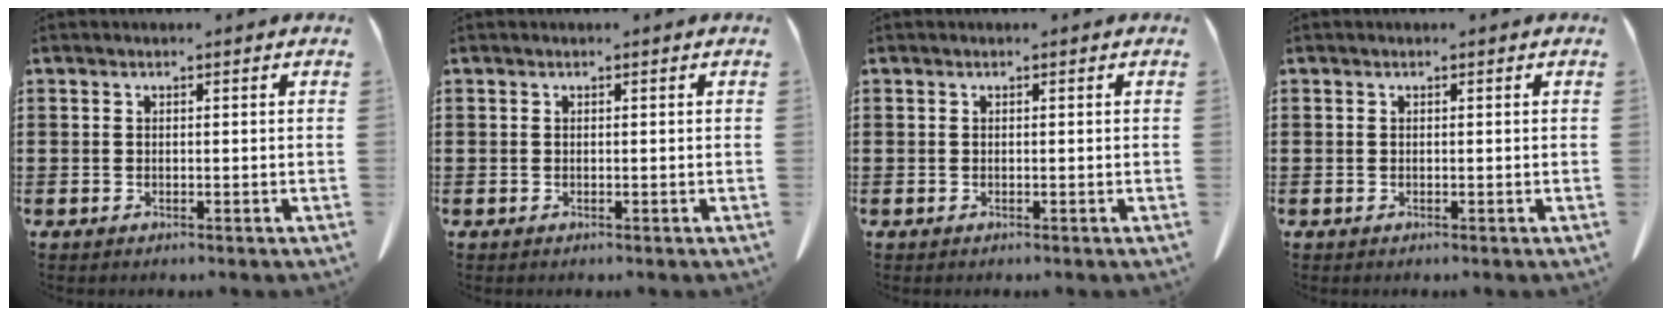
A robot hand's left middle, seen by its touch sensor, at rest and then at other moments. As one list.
[{"total": 0.0}, {"total": 0.0}, {"total": 0.0}]